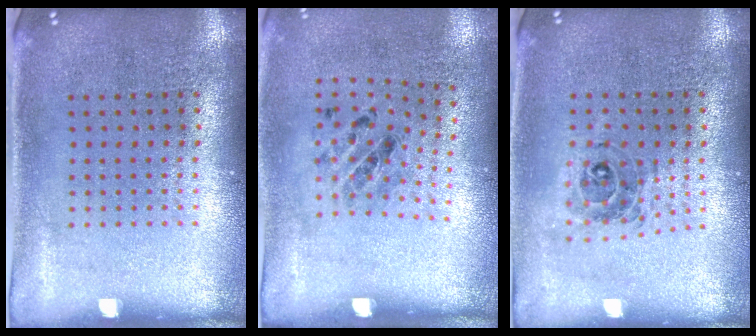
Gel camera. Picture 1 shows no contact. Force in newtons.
{"total": 1.2, "press": 0.6, "slide": 1.1}
{"total": 0.8, "press": 0.8, "slide": 0.1}